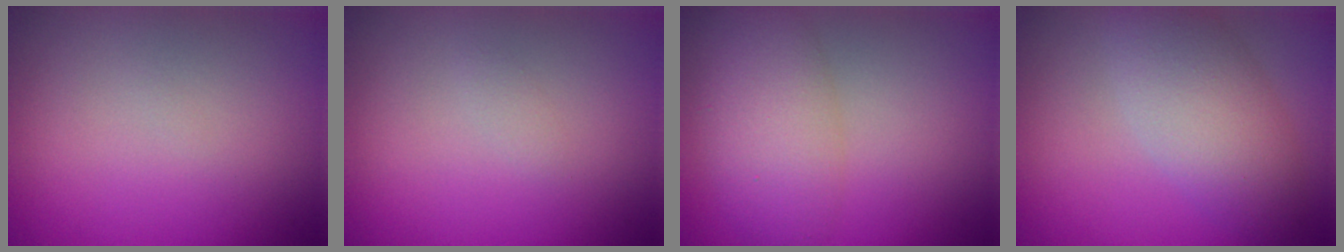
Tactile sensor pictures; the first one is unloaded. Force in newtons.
{"total": 0.5, "press": 0.5, "slide": 0.0}
{"total": 4.8, "press": 4.8, "slide": 0.2}
{"total": 4.9, "press": 4.9, "slide": 0.1}